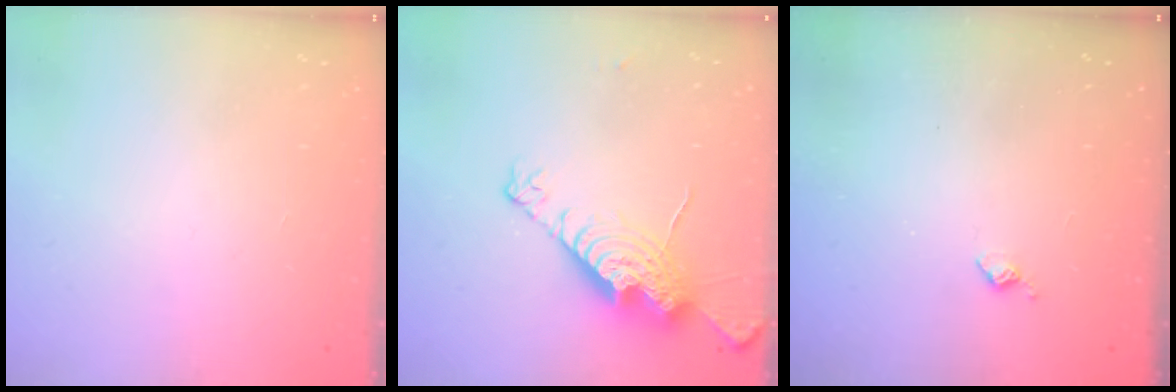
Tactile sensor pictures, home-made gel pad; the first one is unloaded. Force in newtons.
{"total": 14.5, "press": 14.4, "slide": 1.3}
{"total": 3.2, "press": 3.2, "slide": 0.5}